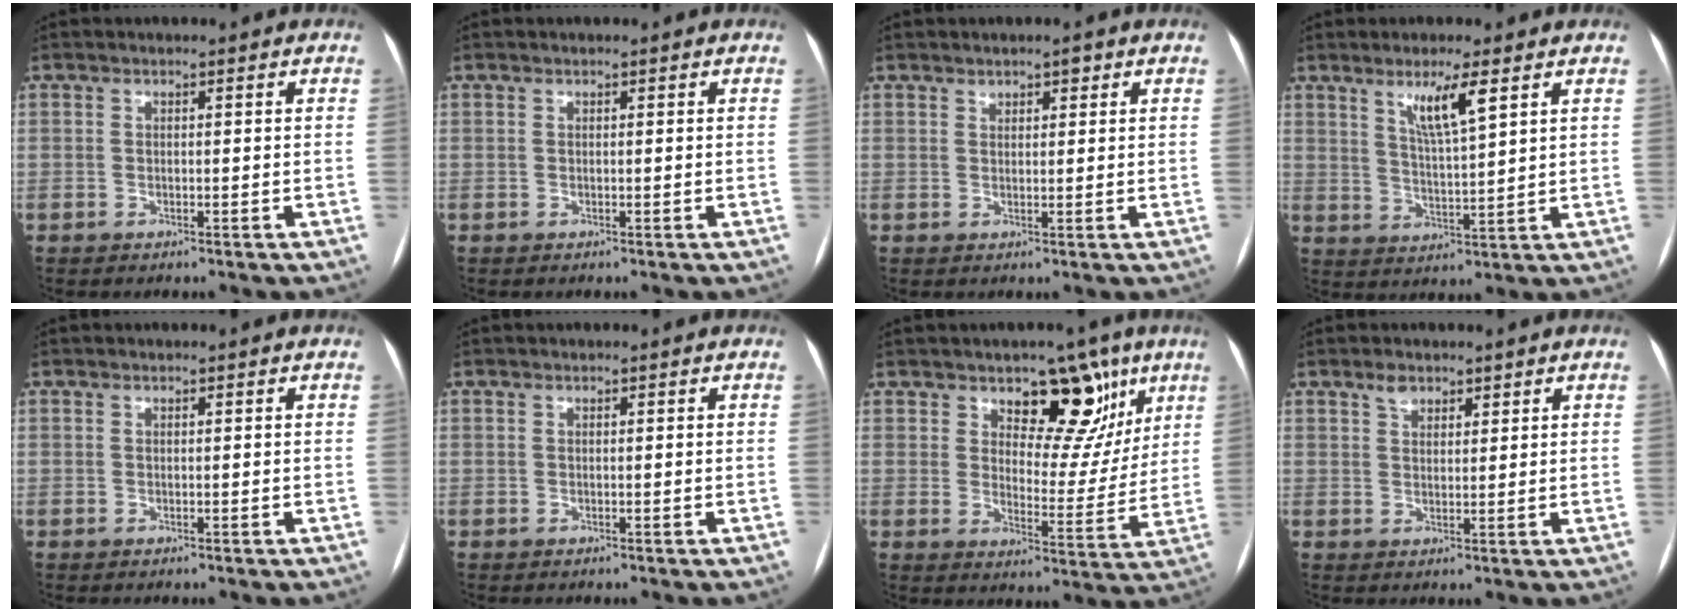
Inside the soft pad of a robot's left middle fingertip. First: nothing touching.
{"total": 0.0}
{"total": 1.8, "force": [1.3, 0.8, 1.0], "torque": [-0.018, 0.002, 0.020]}
{"total": 6.4, "force": [3.6, 0.1, 5.3], "torque": [-0.099, -0.009, 0.067]}
{"total": 0.0}
{"total": 0.0}
{"total": 10.7, "force": [6.8, 5.8, 5.8], "torque": [-0.060, 0.006, 0.100]}
{"total": 2.6, "force": [2.0, 1.3, 1.1], "torque": [-0.024, 0.003, 0.036]}